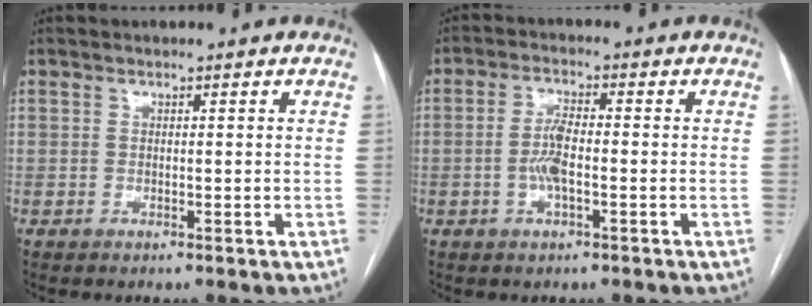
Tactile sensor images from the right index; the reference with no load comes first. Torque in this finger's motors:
{"motor_torque": [1.19, -0.03, 0.53, 0.12]}